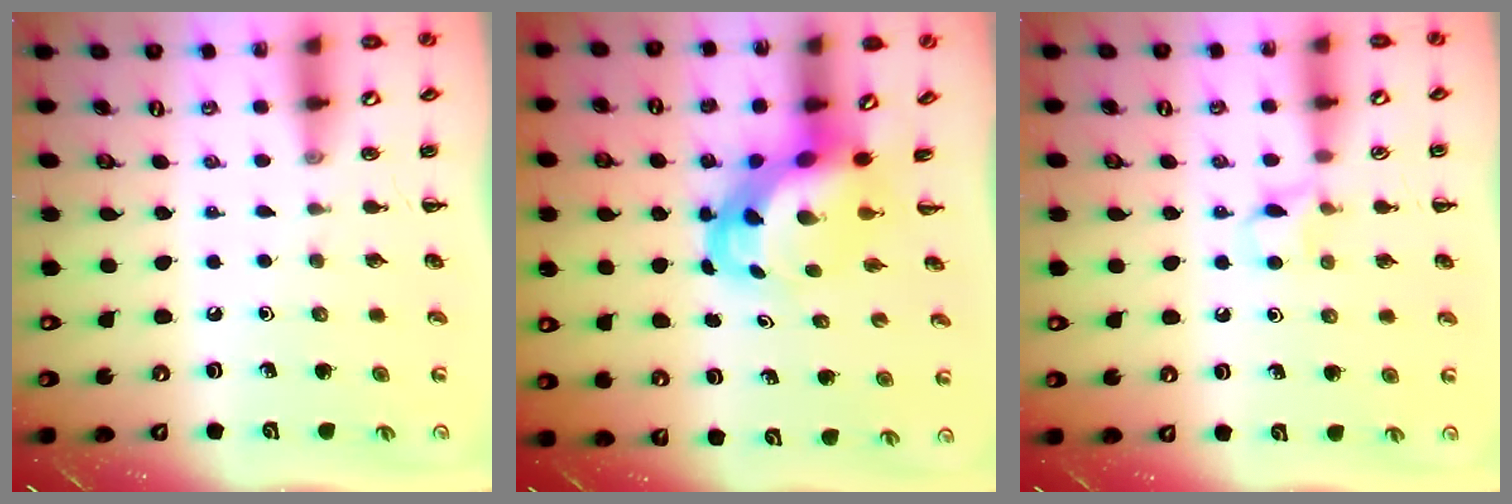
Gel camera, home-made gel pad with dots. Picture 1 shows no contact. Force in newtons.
{"total": 4.7, "press": 4.5, "slide": 1.4}
{"total": 6.0, "press": 5.7, "slide": 1.9}